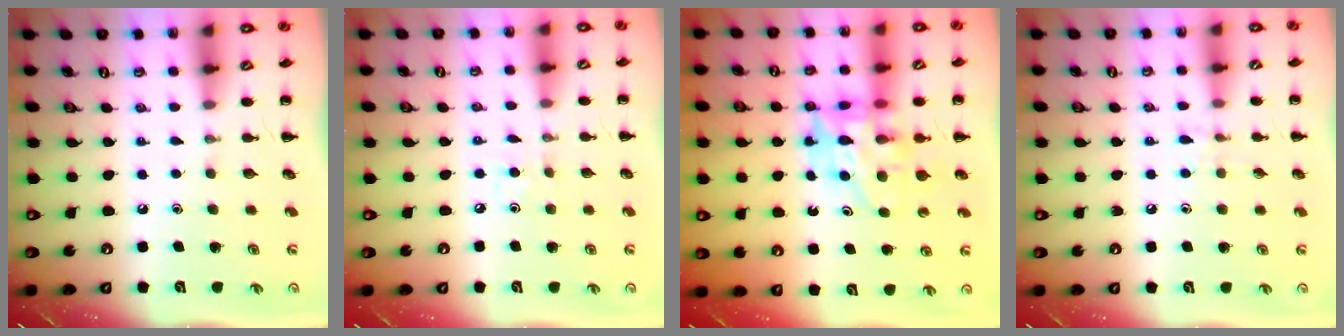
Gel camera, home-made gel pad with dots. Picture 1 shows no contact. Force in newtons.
{"total": 2.5, "press": 2.3, "slide": 0.8}
{"total": 12.0, "press": 11.5, "slide": 3.3}
{"total": 6.3, "press": 6.0, "slide": 1.9}